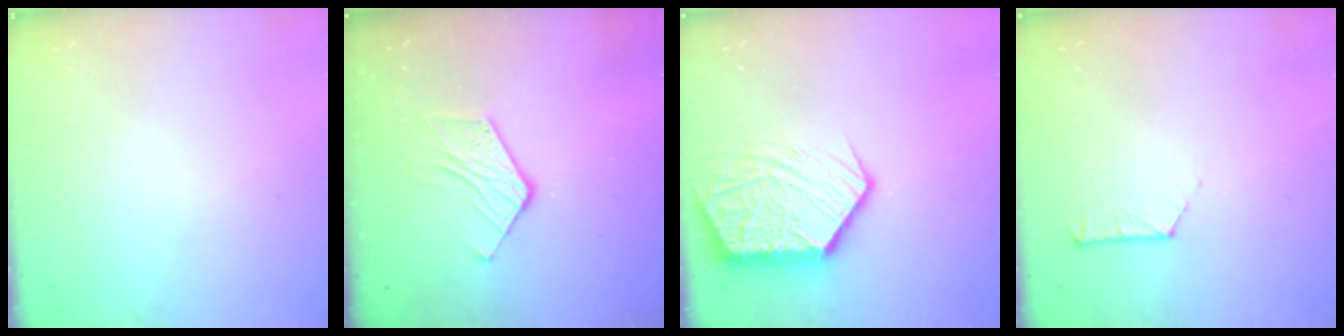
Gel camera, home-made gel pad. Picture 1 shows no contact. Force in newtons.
{"total": 7.9, "press": 7.9, "slide": 0.6}
{"total": 17.7, "press": 17.6, "slide": 1.7}
{"total": 6.6, "press": 6.5, "slide": 0.8}